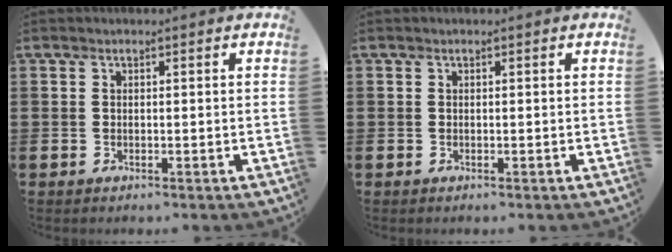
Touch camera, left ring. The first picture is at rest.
{"total": 0.0}